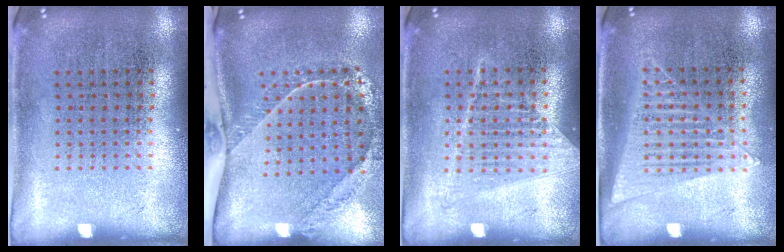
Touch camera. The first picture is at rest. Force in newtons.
{"total": 2.1, "press": 1.6, "slide": 1.3}
{"total": 1.2, "press": 1.1, "slide": 0.4}
{"total": 1.4, "press": 1.3, "slide": 0.5}